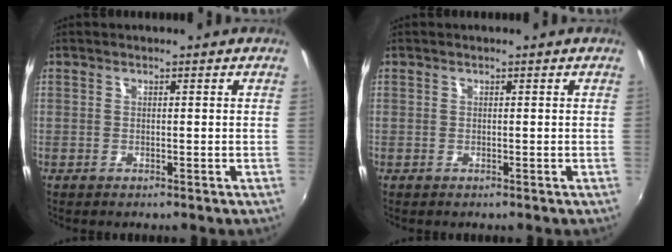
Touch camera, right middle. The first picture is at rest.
{"total": 0.0}